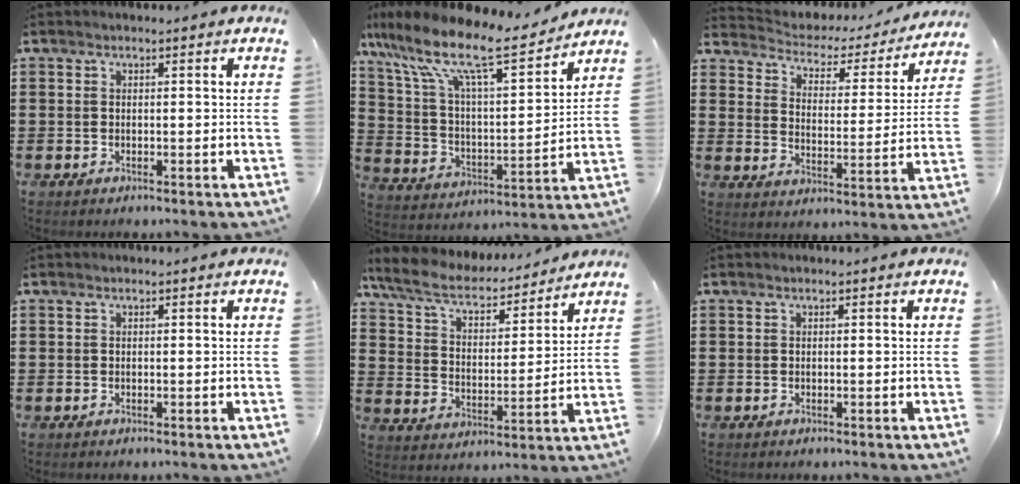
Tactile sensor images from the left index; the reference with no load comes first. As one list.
[{"total": 13.1, "force": [9.8, 2.5, 8.4], "torque": [-0.195, -0.052, 0.165]}, {"total": 3.0, "force": [2.7, 1.2, 0.4], "torque": [-0.030, -0.023, 0.037]}, {"total": 0.0}, {"total": 7.4, "force": [6.3, 1.9, 3.5], "torque": [-0.094, -0.035, 0.107]}, {"total": 0.0}]